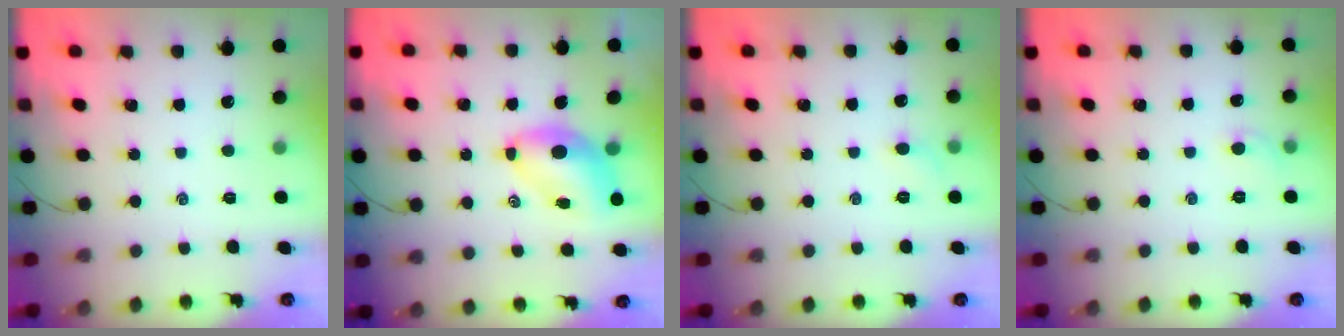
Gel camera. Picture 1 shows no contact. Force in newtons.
{"total": 6.8, "press": 6.6, "slide": 1.7}
{"total": 3.5, "press": 3.3, "slide": 1.1}
{"total": 4.0, "press": 3.8, "slide": 1.3}